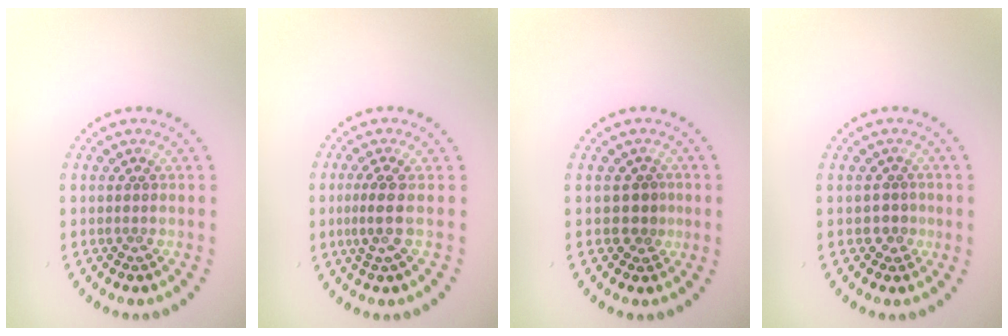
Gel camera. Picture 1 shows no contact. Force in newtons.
{"total": 2.1, "press": 1.5, "slide": 1.5}
{"total": 1.7, "press": 1.4, "slide": 1.0}
{"total": 1.1, "press": 0.7, "slide": 0.8}